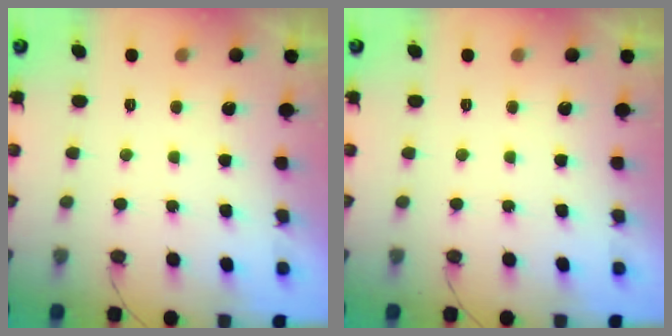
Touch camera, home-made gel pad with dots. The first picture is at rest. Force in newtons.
{"total": 0.0}